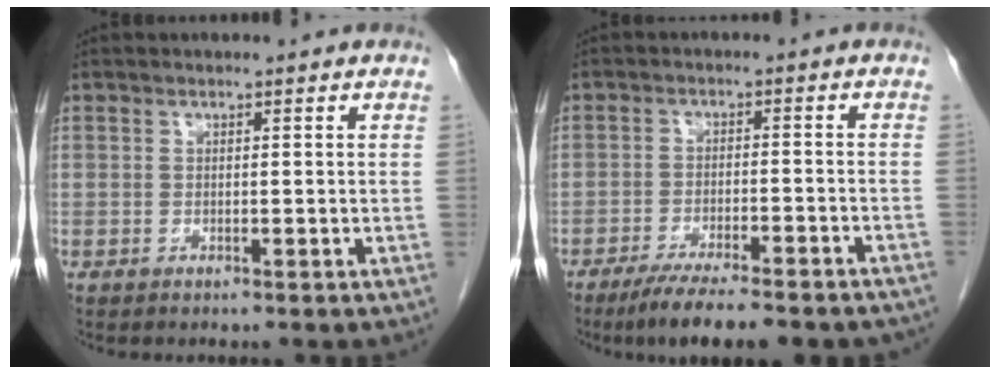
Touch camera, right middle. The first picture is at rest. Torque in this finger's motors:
{"motor_torque": [1.24, -0.90, 0.16, 0.11]}